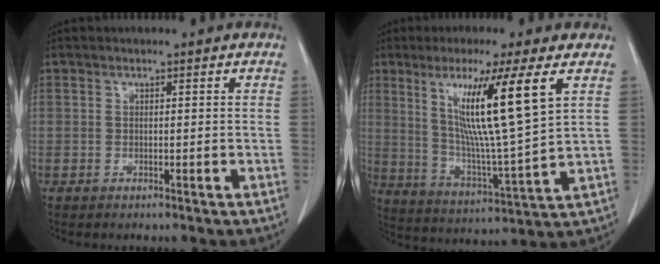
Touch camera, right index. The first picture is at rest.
{"total": 15.1, "force": [5.9, -0.9, 13.9], "torque": [-0.245, -0.017, 0.104]}